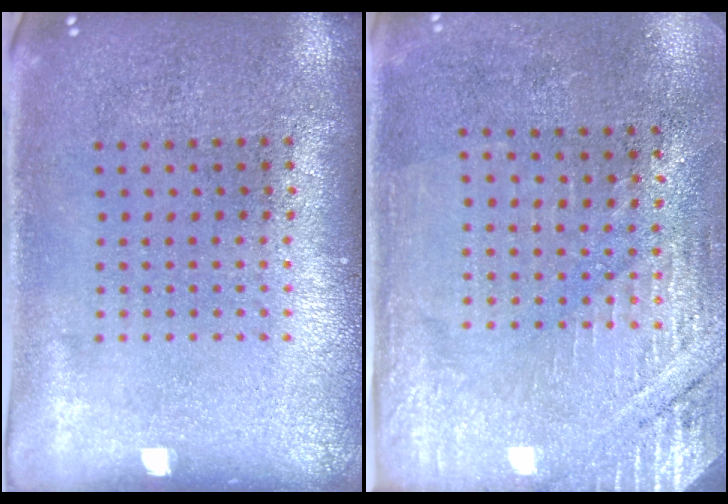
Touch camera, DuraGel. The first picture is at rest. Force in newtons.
{"total": 2.9, "press": 2.7, "slide": 1.1}